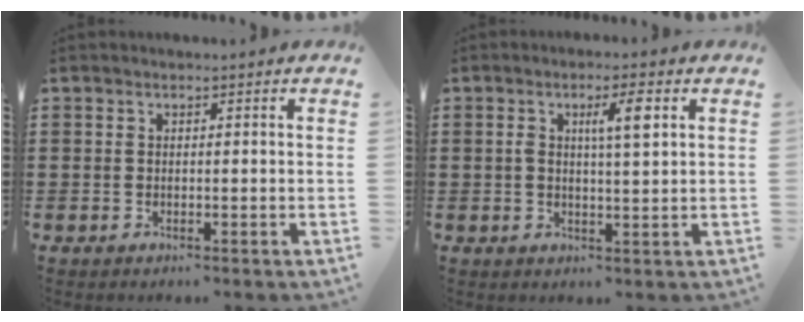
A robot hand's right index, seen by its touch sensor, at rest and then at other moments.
{"total": 4.6, "force": [1.5, 0.7, 4.3], "torque": [-0.073, -0.001, 0.017]}